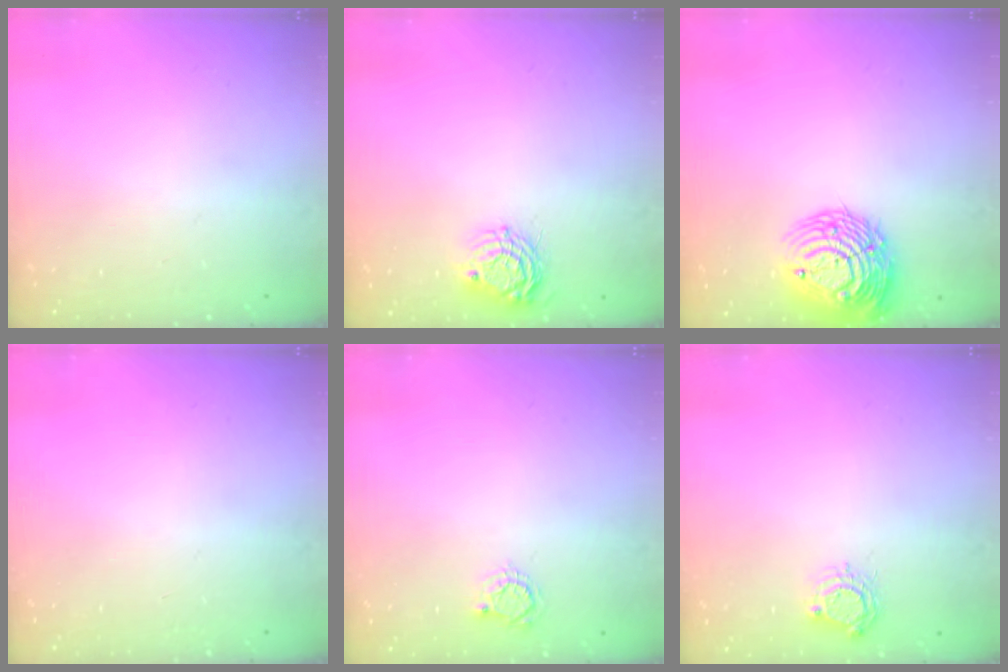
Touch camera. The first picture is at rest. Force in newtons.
{"total": 8.8, "press": 8.8, "slide": 0.4}
{"total": 14.1, "press": 14.1, "slide": 1.3}
{"total": 0.0}
{"total": 3.8, "press": 3.8, "slide": 0.4}
{"total": 5.2, "press": 5.2, "slide": 0.5}